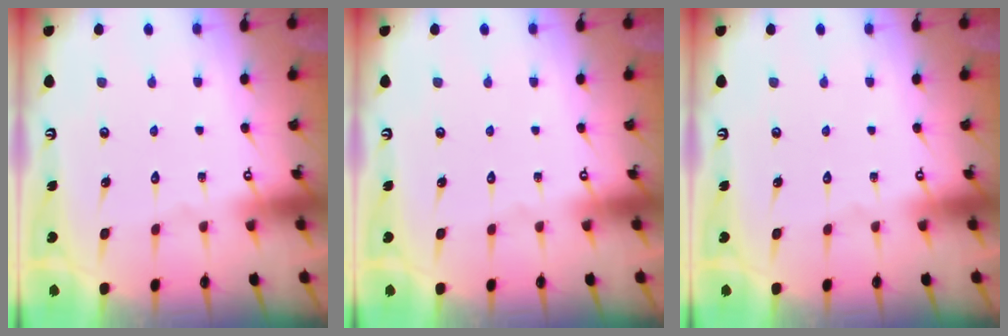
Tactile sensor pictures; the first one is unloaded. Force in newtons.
{"total": 0.0}
{"total": 0.0}